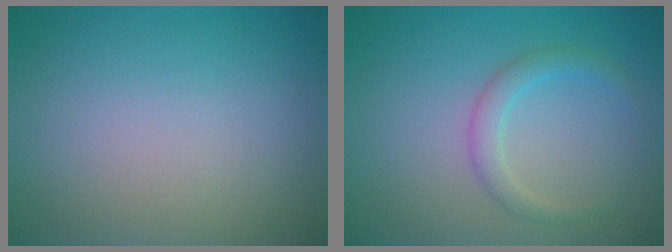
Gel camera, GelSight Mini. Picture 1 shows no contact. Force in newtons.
{"total": 1.9, "press": 1.9, "slide": 0.0}